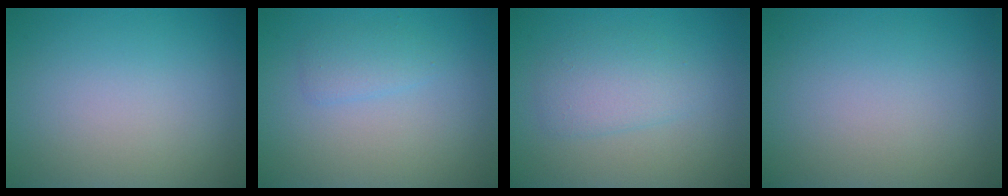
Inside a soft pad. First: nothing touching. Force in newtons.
{"total": 1.4, "press": 1.4, "slide": 0.2}
{"total": 2.5, "press": 2.5, "slide": 0.1}
{"total": 0.0}